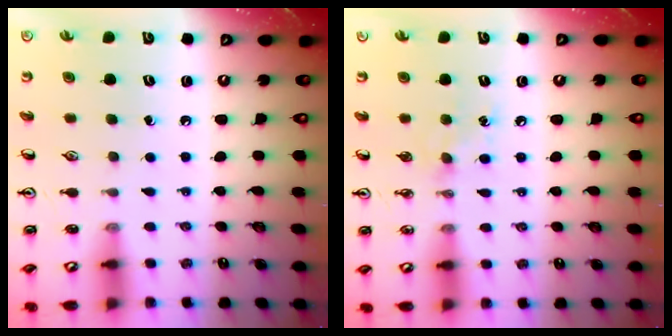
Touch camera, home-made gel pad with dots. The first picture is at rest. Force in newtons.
{"total": 5.9, "press": 5.9, "slide": 0.7}